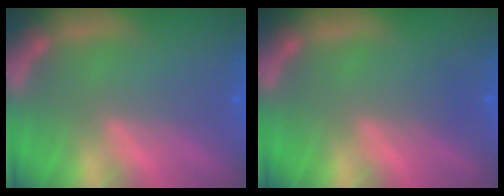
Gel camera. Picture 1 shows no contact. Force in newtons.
{"total": 1.0}